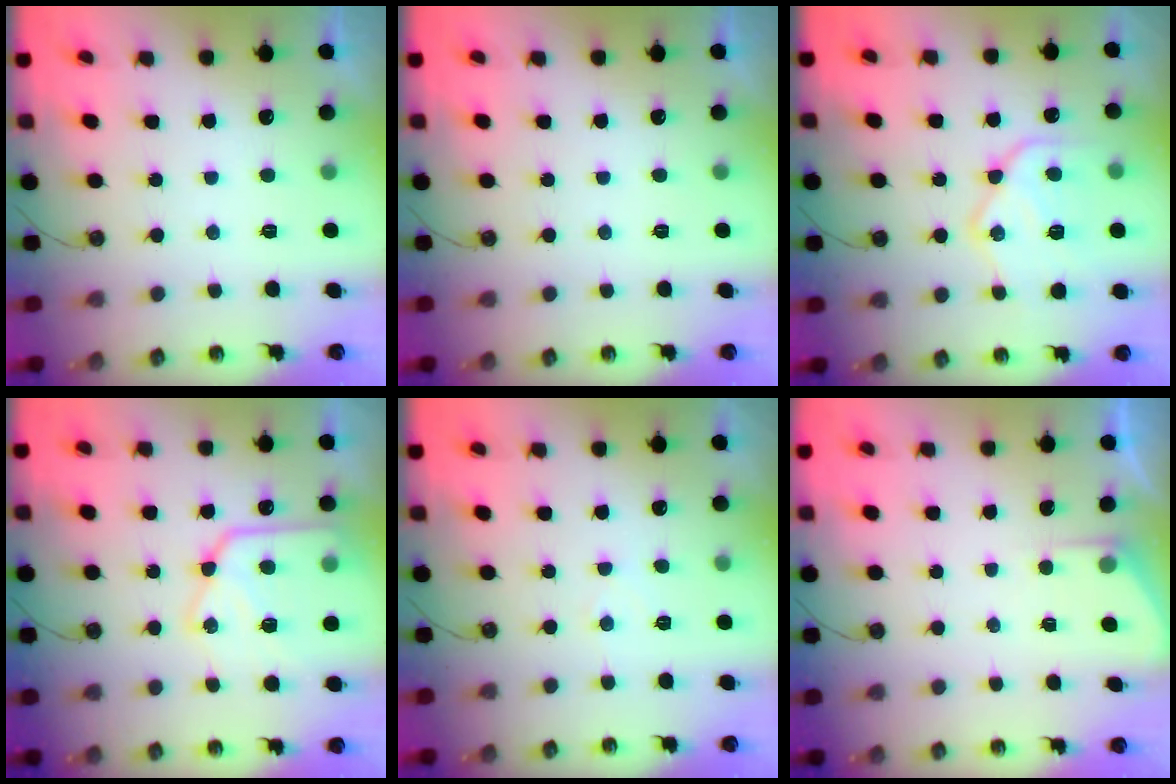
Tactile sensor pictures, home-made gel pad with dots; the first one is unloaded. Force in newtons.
{"total": 0.0}
{"total": 18.2, "press": 18.1, "slide": 1.8}
{"total": 17.9, "press": 17.8, "slide": 1.6}
{"total": 3.7, "press": 3.6, "slide": 0.6}
{"total": 3.0, "press": 2.9, "slide": 0.4}